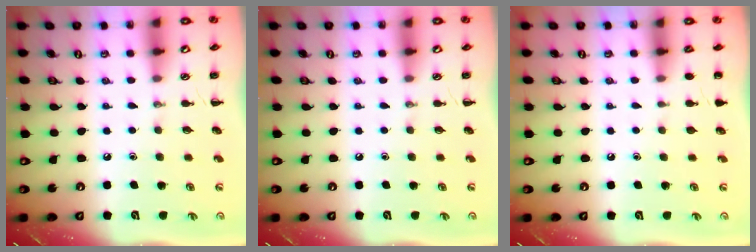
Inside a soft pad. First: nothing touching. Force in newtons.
{"total": 0.0}
{"total": 1.2, "press": 1.2, "slide": 0.1}